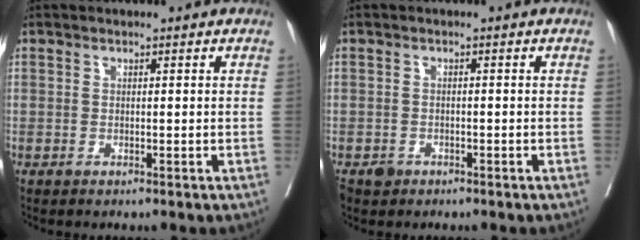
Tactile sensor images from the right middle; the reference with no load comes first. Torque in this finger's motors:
{"motor_torque": [0.28, -0.24, 0.07, 0.02]}